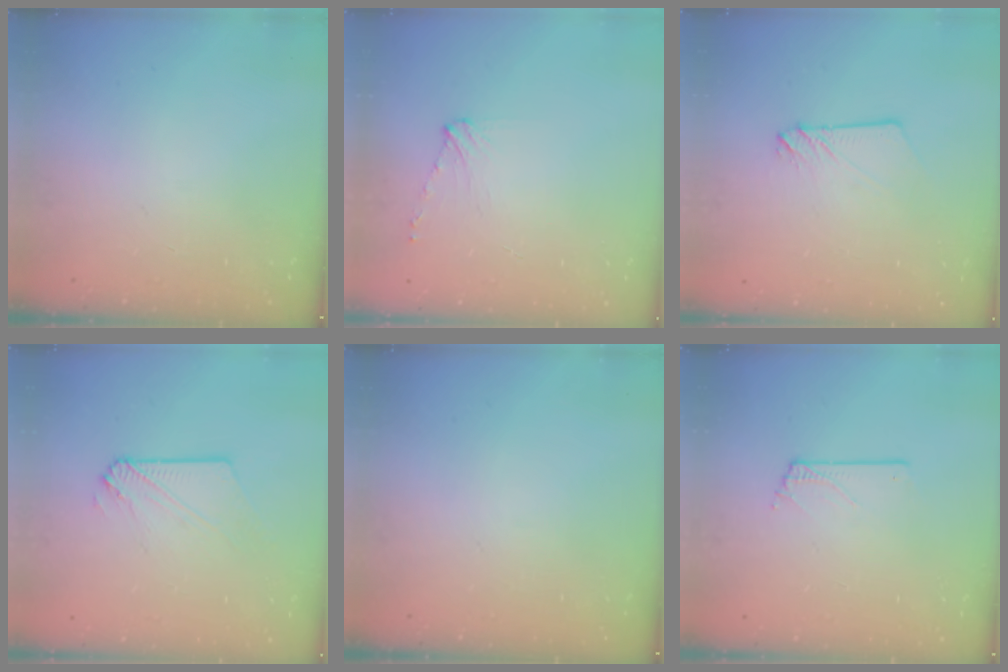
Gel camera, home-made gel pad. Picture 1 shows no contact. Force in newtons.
{"total": 4.3, "press": 4.2, "slide": 0.6}
{"total": 3.3, "press": 3.2, "slide": 0.5}
{"total": 4.4, "press": 4.4, "slide": 0.5}
{"total": 0.0}
{"total": 0.6, "press": 0.6, "slide": 0.1}